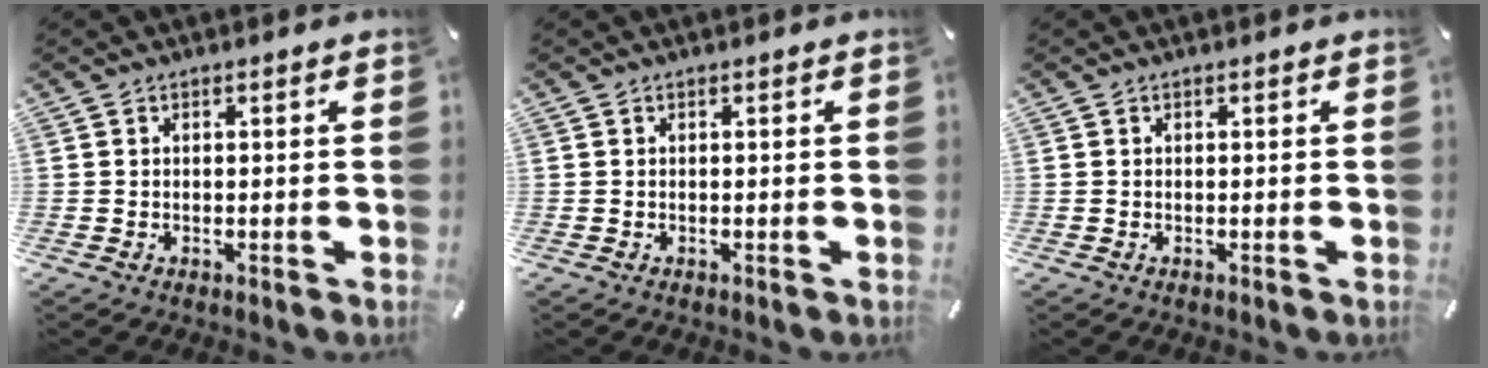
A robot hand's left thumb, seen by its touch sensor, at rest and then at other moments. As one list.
[{"total": 0.0}, {"total": 0.0}]